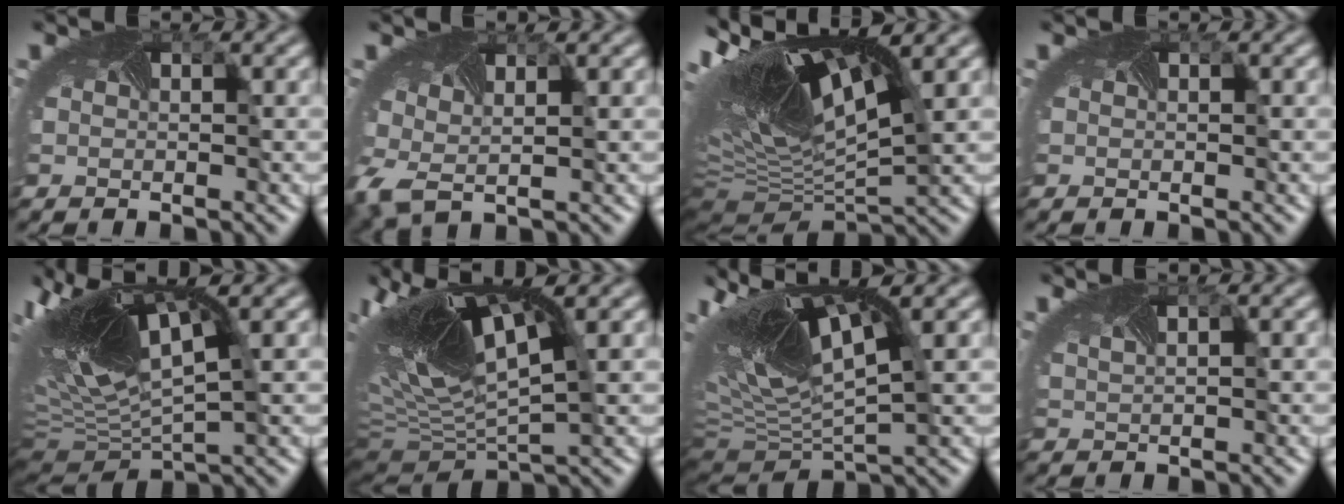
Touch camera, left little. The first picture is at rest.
{"total": 2.6, "force": [-0.4, 1.3, 2.2], "torque": [-0.073, -0.024, 0.020]}
{"total": 14.3, "force": [3.6, 5.3, 12.8], "torque": [-0.237, 0.023, 0.100]}
{"total": 0.0}
{"total": 13.5, "force": [2.1, 5.1, 12.3], "torque": [-0.239, 0.005, 0.072]}
{"total": 13.5, "force": [2.1, 5.3, 12.2], "torque": [-0.229, 0.003, 0.065]}
{"total": 12.3, "force": [2.5, 4.8, 11.1], "torque": [-0.208, 0.005, 0.064]}
{"total": 1.5, "force": [1.1, 0.3, 0.9], "torque": [-0.028, 0.006, 0.023]}